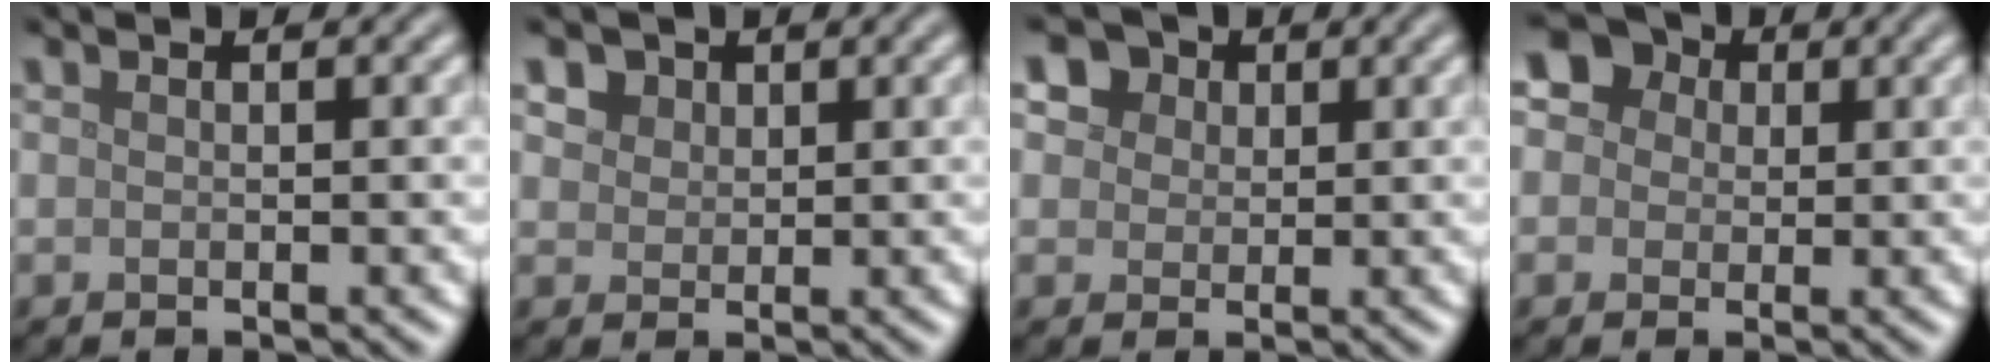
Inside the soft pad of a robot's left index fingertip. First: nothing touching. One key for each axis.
{"total": 3.5, "fx": 2.1, "fy": 2.4, "fz": 1.4, "tx": -0.046, "ty": 0.002, "tz": 0.039}
{"total": 6.7, "fx": 3.6, "fy": 4.9, "fz": 2.9, "tx": -0.067, "ty": 0.017, "tz": 0.044}
{"total": 7.6, "fx": 3.1, "fy": 6.2, "fz": 3.2, "tx": -0.060, "ty": 0.040, "tz": 0.021}